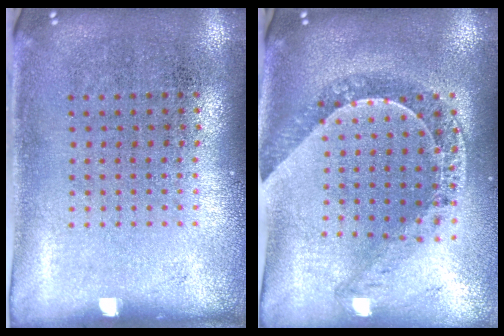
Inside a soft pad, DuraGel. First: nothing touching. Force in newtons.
{"total": 1.1, "press": 1.1, "slide": 0.2}